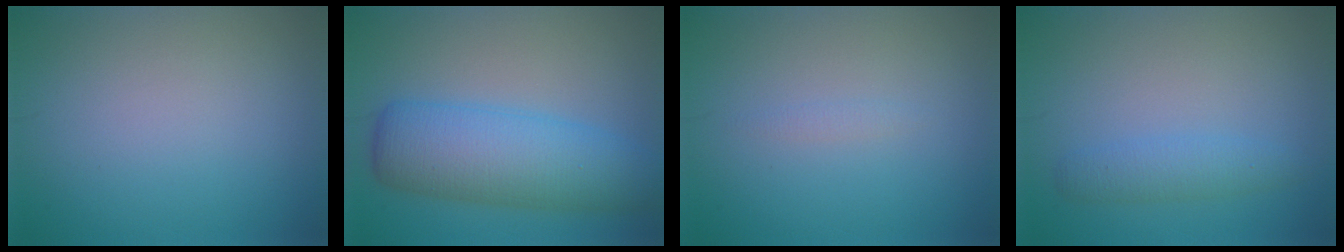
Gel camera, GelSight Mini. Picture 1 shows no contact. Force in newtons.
{"total": 8.2, "press": 8.2, "slide": 0.1}
{"total": 0.6, "press": 0.6, "slide": 0.0}
{"total": 2.2, "press": 2.2, "slide": 0.2}